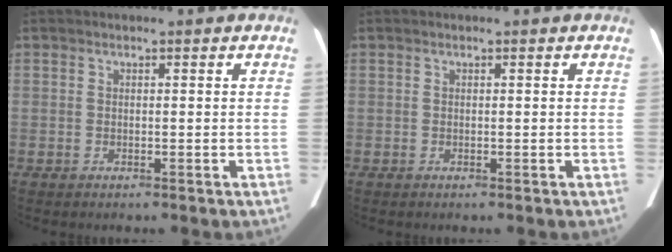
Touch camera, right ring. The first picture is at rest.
{"total": 0.0}